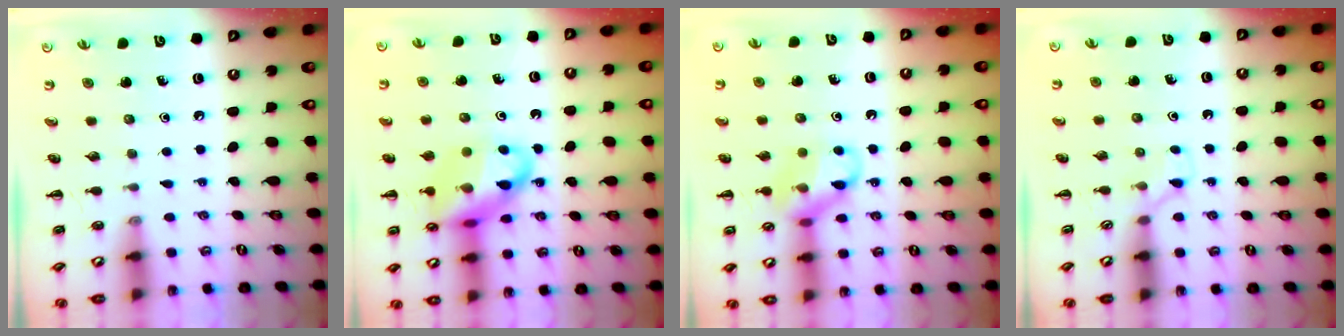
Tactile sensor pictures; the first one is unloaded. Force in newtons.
{"total": 15.6, "press": 15.3, "slide": 3.1}
{"total": 13.1, "press": 13.0, "slide": 1.7}
{"total": 2.5, "press": 2.3, "slide": 1.0}